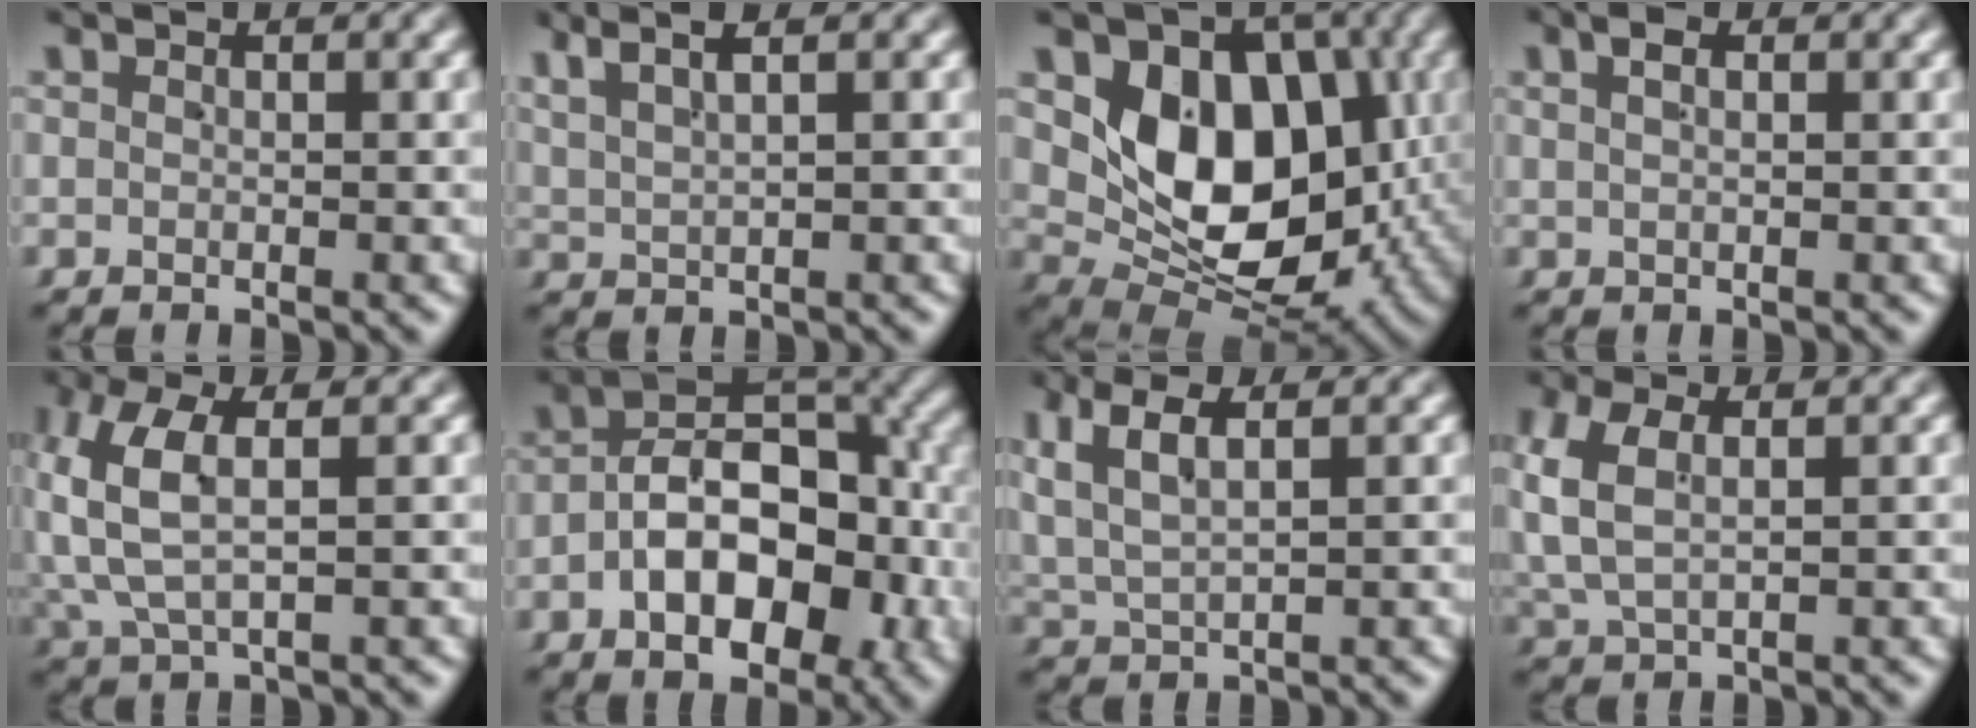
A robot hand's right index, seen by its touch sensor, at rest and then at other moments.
{"total": 4.3, "force": [3.0, 1.6, 2.5], "torque": [-0.046, 0.018, 0.048]}
{"total": 16.7, "force": [0.7, 11.3, 12.3], "torque": [-0.195, -0.025, 0.017]}
{"total": 2.0, "force": [1.0, 0.8, 1.5], "torque": [-0.016, 0.012, 0.012]}
{"total": 5.8, "force": [0.8, 3.4, 4.7], "torque": [-0.118, 0.002, 0.017]}
{"total": 12.6, "force": [-2.2, 8.0, 9.4], "torque": [-0.146, -0.010, -0.028]}
{"total": 5.2, "force": [2.0, 3.3, 3.5], "torque": [-0.092, 0.000, 0.038]}
{"total": 4.5, "force": [1.0, 3.2, 3.0], "torque": [-0.096, -0.007, 0.023]}